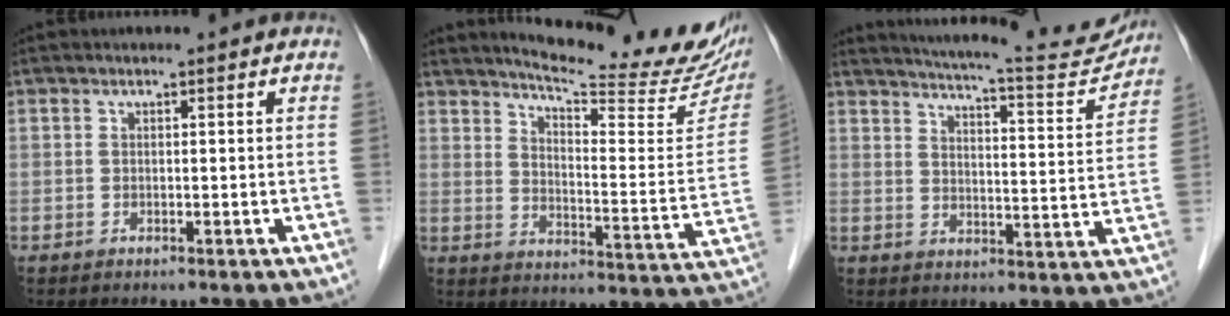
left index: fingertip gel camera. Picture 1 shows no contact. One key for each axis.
{"total": 21.5, "fx": 19.2, "fy": 2.2, "fz": 9.6, "tx": -0.136, "ty": -0.073, "tz": 0.238}
{"total": 17.6, "fx": 16.6, "fy": 1.9, "fz": 5.7, "tx": -0.085, "ty": -0.037, "tz": 0.209}